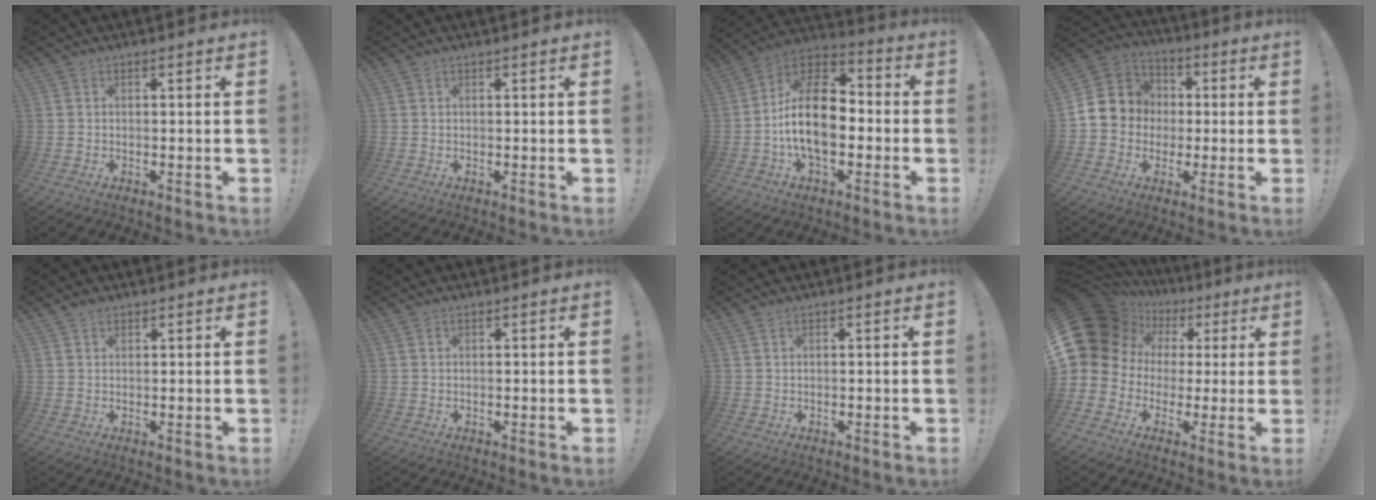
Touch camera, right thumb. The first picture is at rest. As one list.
[{"total": 0.0}, {"total": 19.3, "force": [-2.8, 11.3, 15.4], "torque": [-0.281, 0.026, -0.043]}, {"total": 11.1, "force": [-0.4, 10.6, 3.0], "torque": [-0.041, 0.015, 0.003]}, {"total": 1.6, "force": [1.3, 0.8, 0.6], "torque": [-0.009, -0.005, 0.024]}, {"total": 0.0}, {"total": 0.5, "force": [0.5, 0.1, 0.2], "torque": [-0.005, 0.000, 0.009]}, {"total": 15.9, "force": [3.8, 13.5, 7.4], "torque": [-0.131, -0.018, 0.093]}]